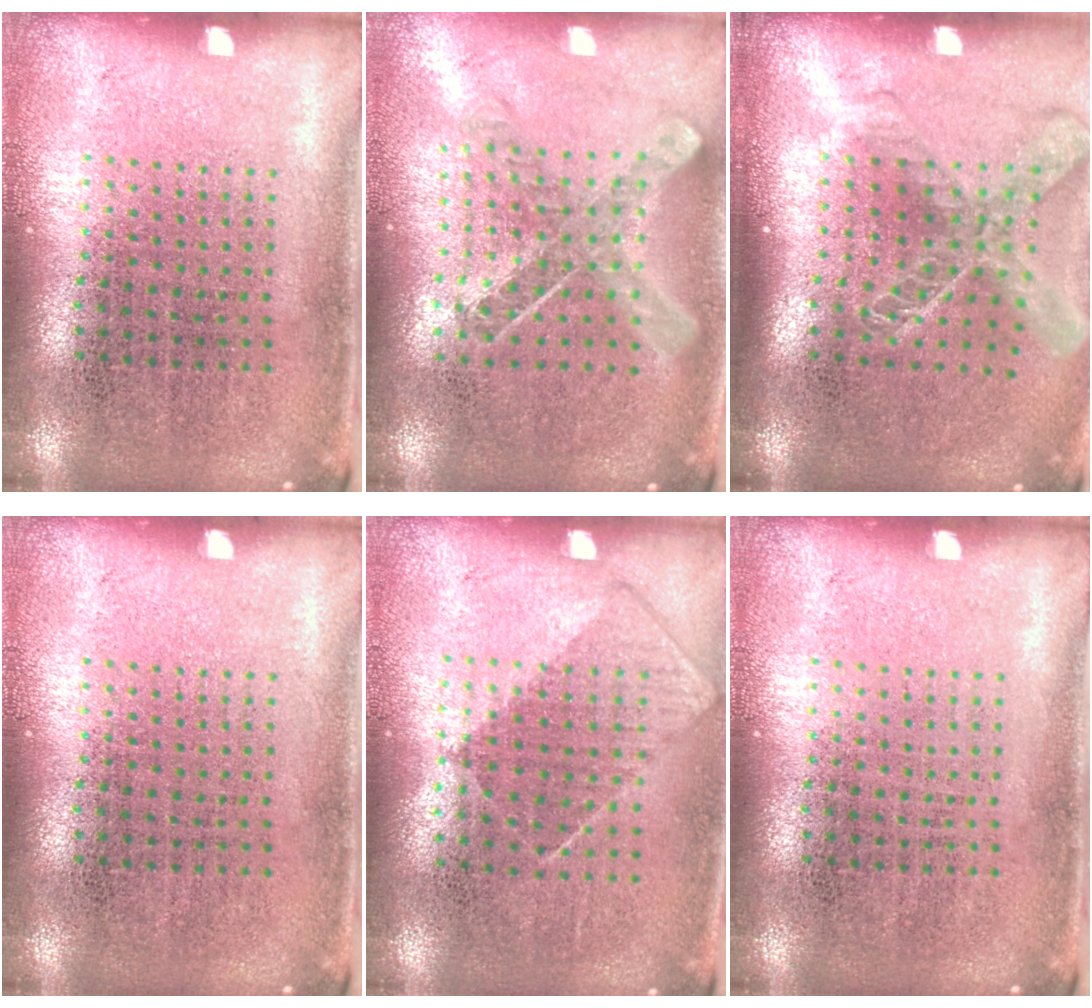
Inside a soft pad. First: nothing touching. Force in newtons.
{"total": 0.9, "press": 0.9, "slide": 0.1}
{"total": 2.0, "press": 1.5, "slide": 1.3}
{"total": 0.0}
{"total": 0.9, "press": 0.7, "slide": 0.5}
{"total": 0.0}